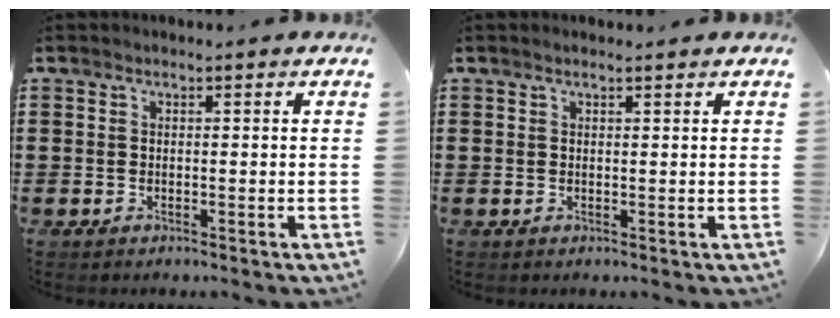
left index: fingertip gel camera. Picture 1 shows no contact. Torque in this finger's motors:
{"motor_torque": [0.71, -0.97, 0.13, 0.02]}